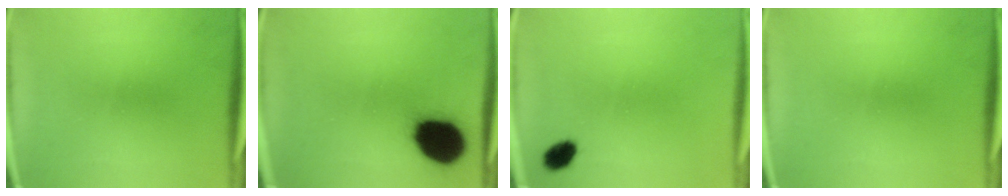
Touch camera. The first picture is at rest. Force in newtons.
{"total": 19.4}
{"total": 3.6}
{"total": 0.0}